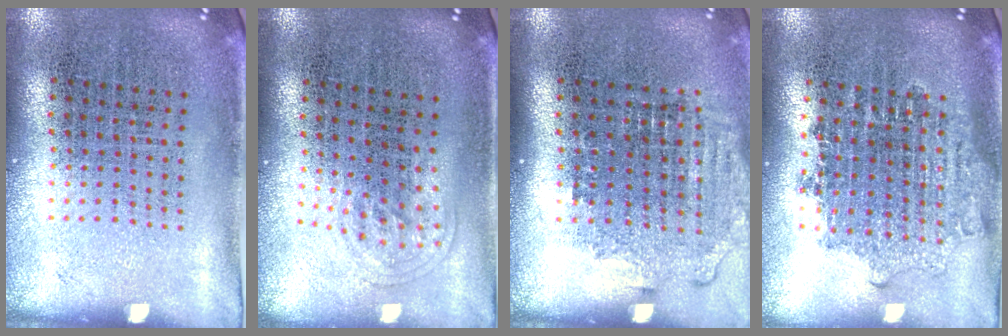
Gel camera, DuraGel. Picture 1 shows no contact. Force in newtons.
{"total": 1.0, "press": 0.6, "slide": 0.8}
{"total": 1.4, "press": 1.2, "slide": 0.6}
{"total": 1.7, "press": 1.4, "slide": 1.0}